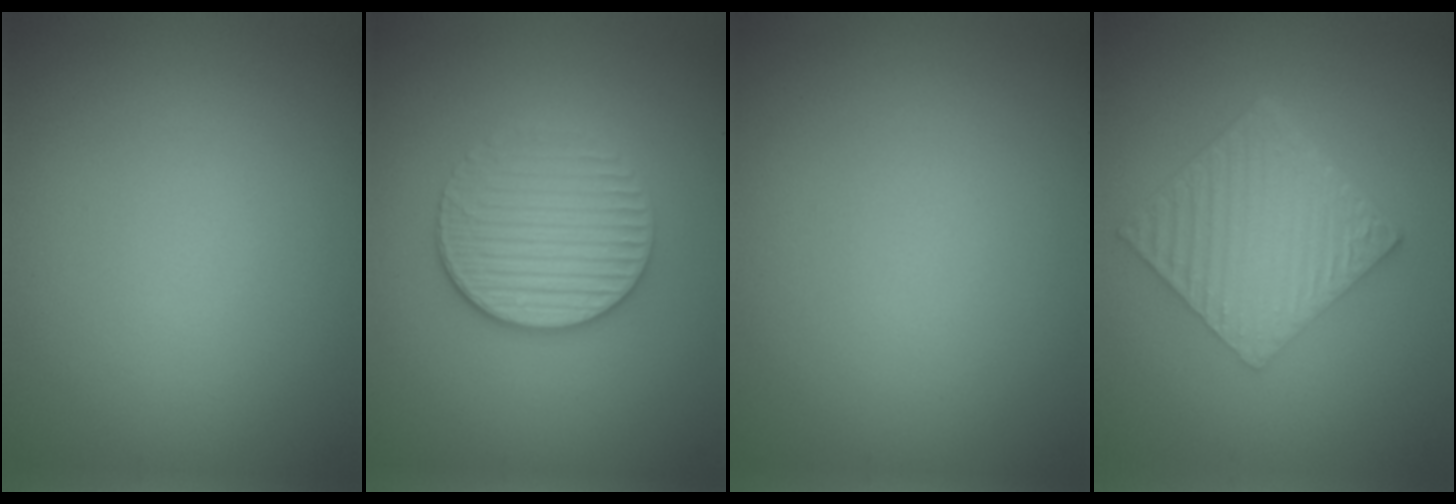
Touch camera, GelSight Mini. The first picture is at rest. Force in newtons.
{"total": 4.1, "press": 3.4, "slide": 2.2}
{"total": 0.0}
{"total": 6.7, "press": 4.7, "slide": 4.8}